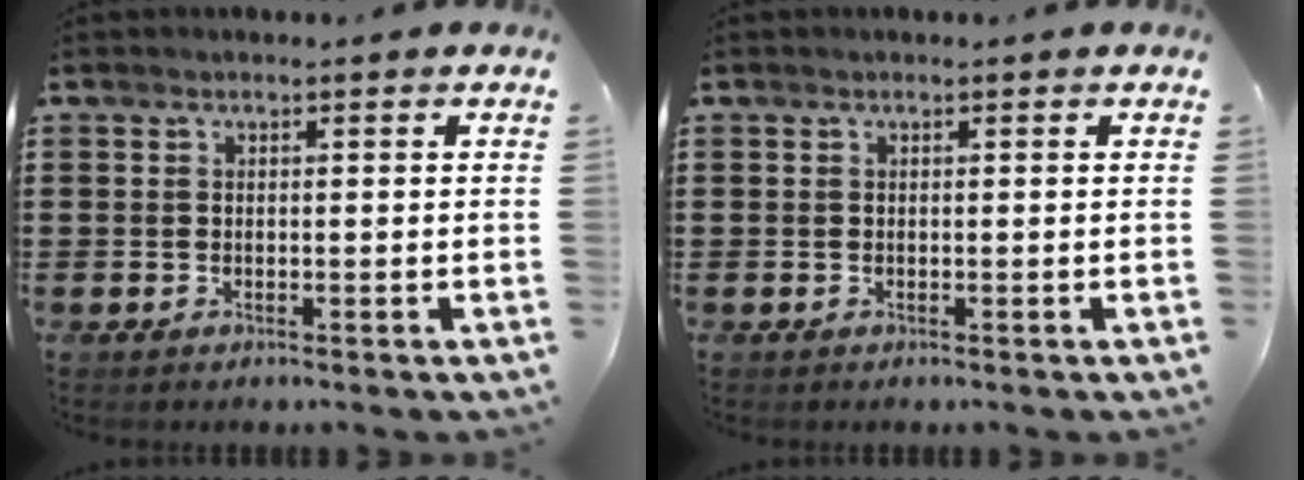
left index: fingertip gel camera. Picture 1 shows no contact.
{"total": 0.0}